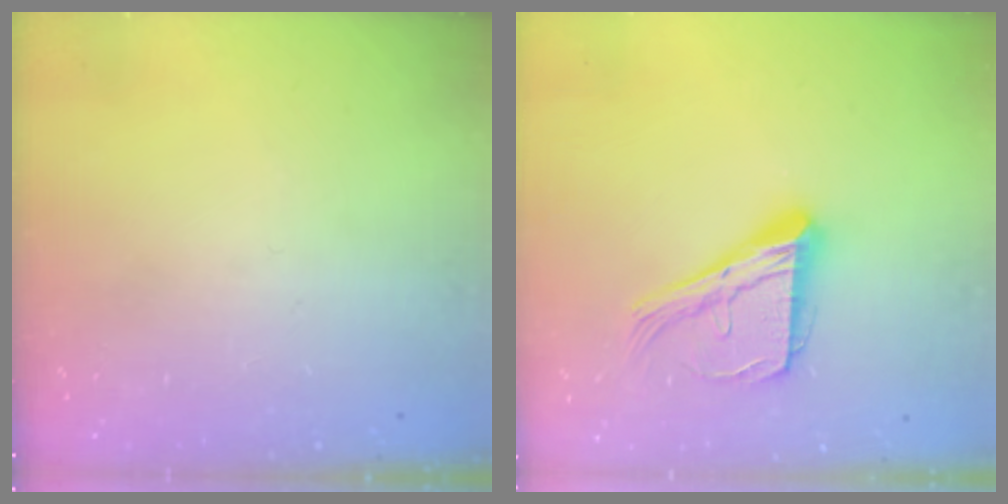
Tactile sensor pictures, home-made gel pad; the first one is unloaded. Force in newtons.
{"total": 17.9, "press": 17.8, "slide": 1.9}